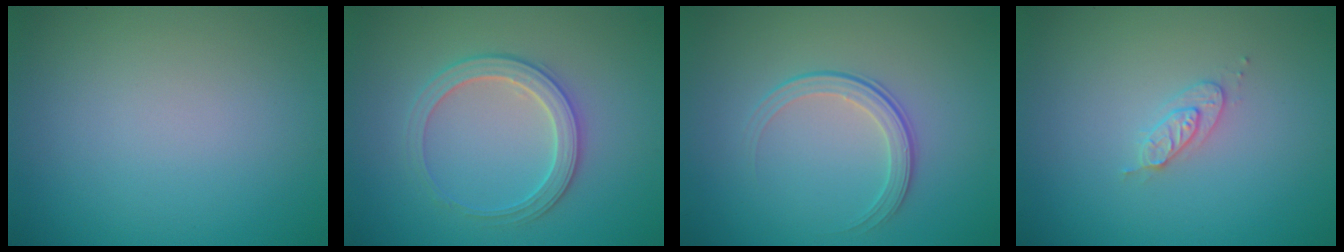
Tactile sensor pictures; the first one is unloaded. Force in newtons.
{"total": 2.8, "press": 2.8, "slide": 0.3}
{"total": 2.1, "press": 1.5, "slide": 1.5}
{"total": 1.7, "press": 1.6, "slide": 0.2}